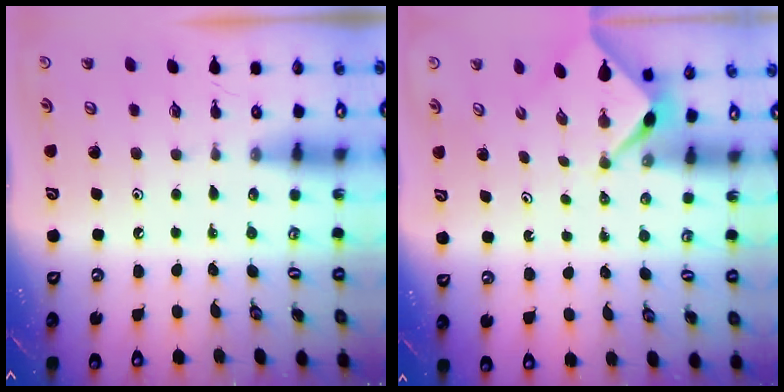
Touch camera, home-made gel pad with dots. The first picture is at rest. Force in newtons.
{"total": 2.1, "press": 2.1, "slide": 0.2}